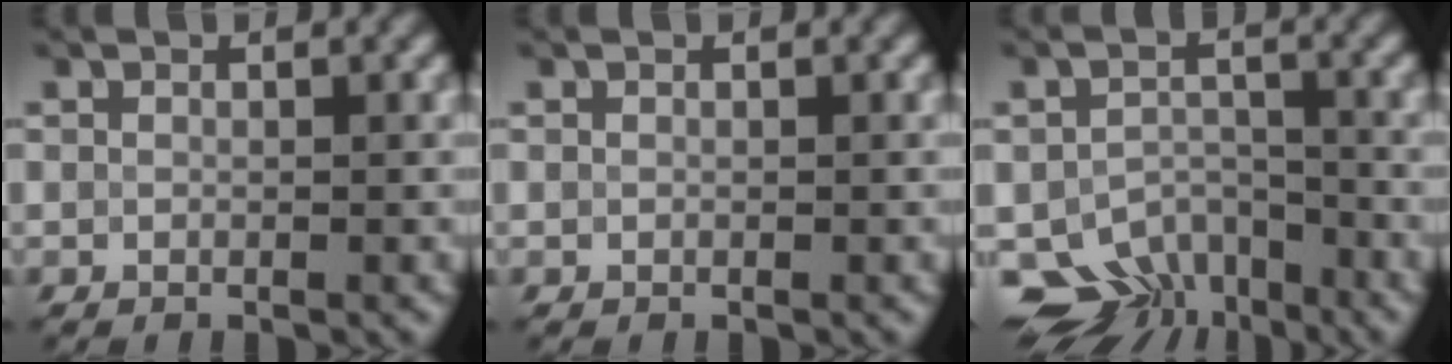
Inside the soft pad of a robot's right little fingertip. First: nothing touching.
{"total": 0.0}
{"total": 10.4, "force": [-9.2, 4.4, 2.0], "torque": [-0.038, -0.011, -0.140]}